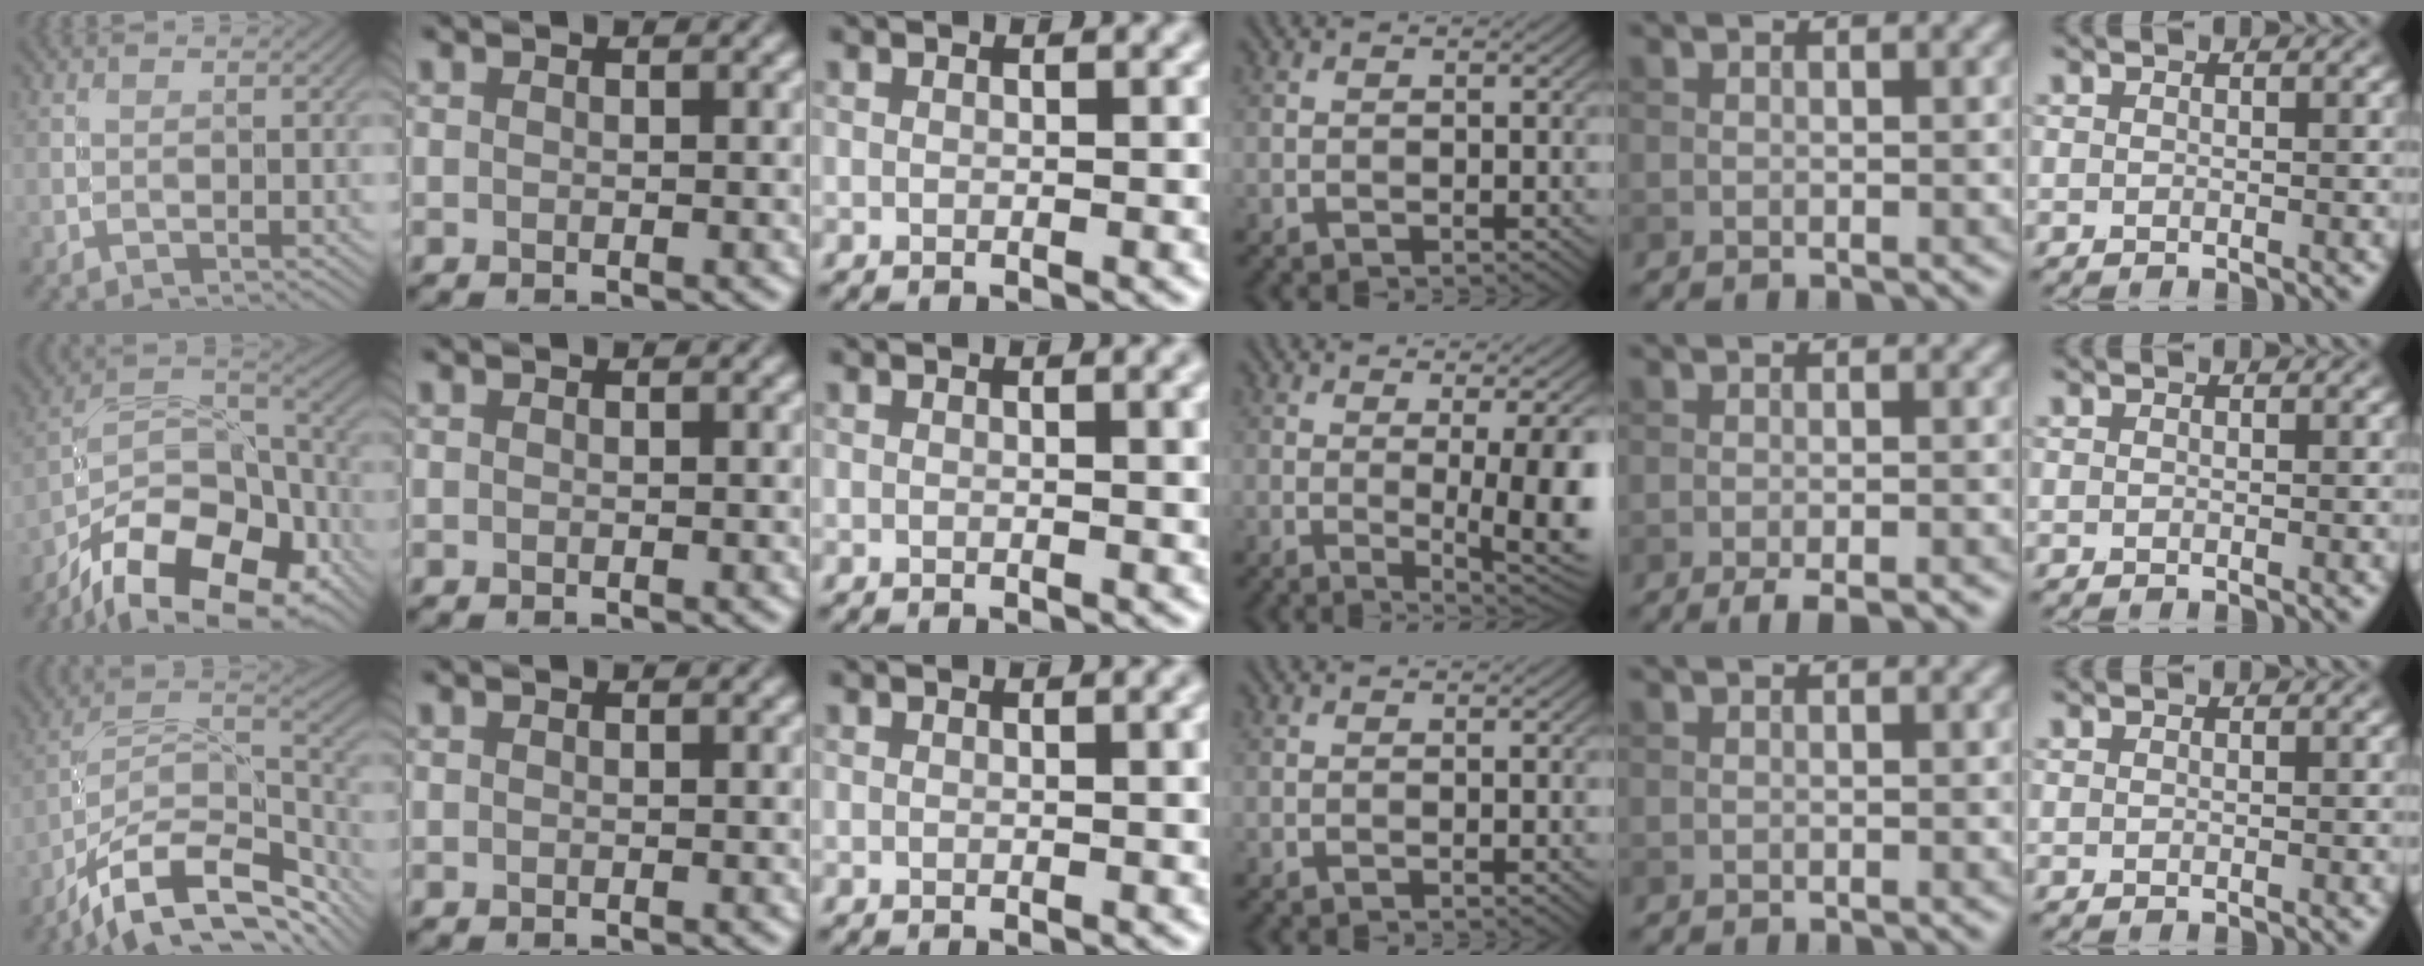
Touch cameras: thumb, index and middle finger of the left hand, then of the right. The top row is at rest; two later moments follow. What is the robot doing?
{"motion": "screw", "object": "medicine bottle"}